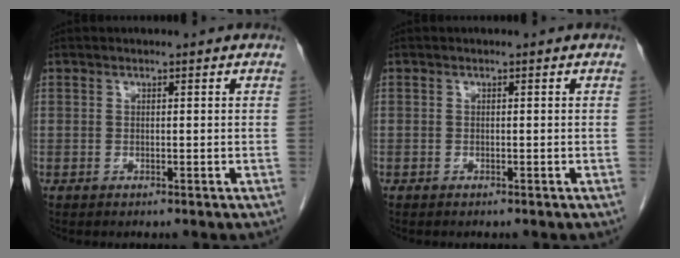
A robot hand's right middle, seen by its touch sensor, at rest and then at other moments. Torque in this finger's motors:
{"motor_torque": [0.62, -0.68, -0.03, -0.21]}